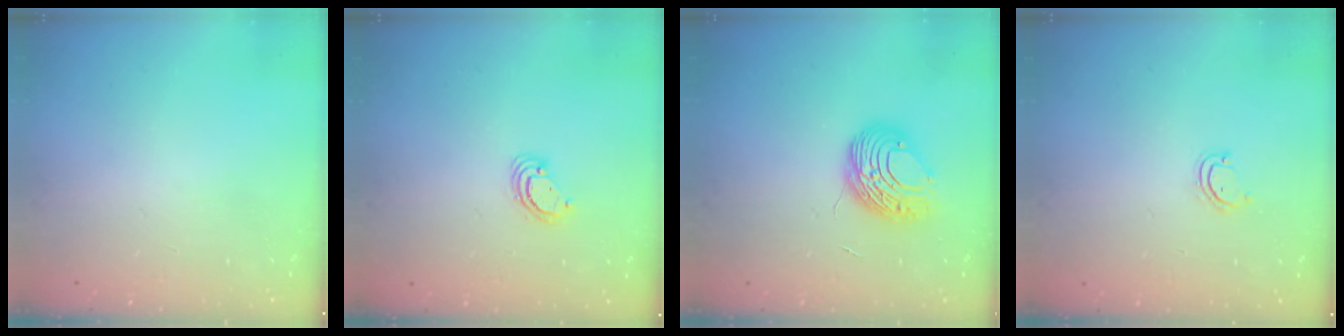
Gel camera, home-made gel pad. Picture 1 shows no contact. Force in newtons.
{"total": 3.8, "press": 3.8, "slide": 0.2}
{"total": 9.0, "press": 9.0, "slide": 0.9}
{"total": 3.3, "press": 3.3, "slide": 0.2}